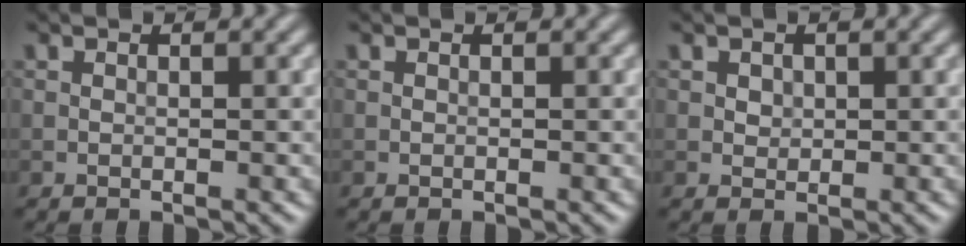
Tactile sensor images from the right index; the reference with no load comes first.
{"total": 0.0}
{"total": 0.9, "force": [0.3, 0.8, 0.3], "torque": [-0.004, -0.003, 0.008]}